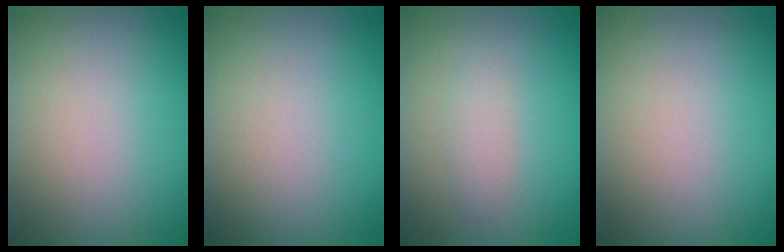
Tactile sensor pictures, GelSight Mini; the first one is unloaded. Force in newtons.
{"total": 0.0}
{"total": 1.4, "press": 1.4, "slide": 0.1}
{"total": 0.0}